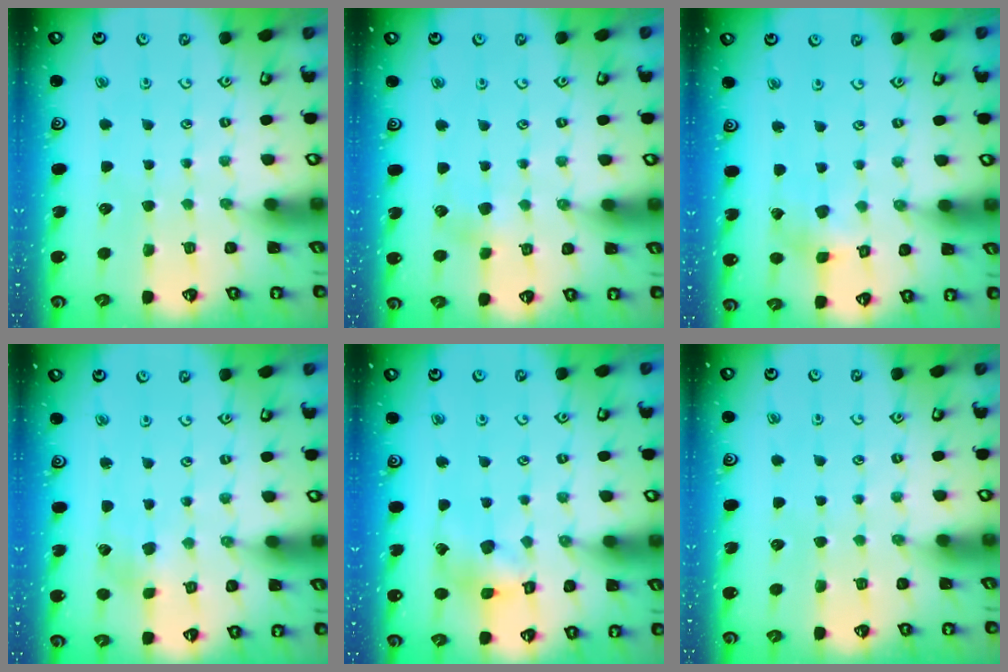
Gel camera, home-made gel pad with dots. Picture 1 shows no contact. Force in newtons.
{"total": 3.0, "press": 3.0, "slide": 0.4}
{"total": 2.4, "press": 2.4, "slide": 0.5}
{"total": 2.0, "press": 2.0, "slide": 0.4}
{"total": 9.6, "press": 9.5, "slide": 1.1}
{"total": 0.0}